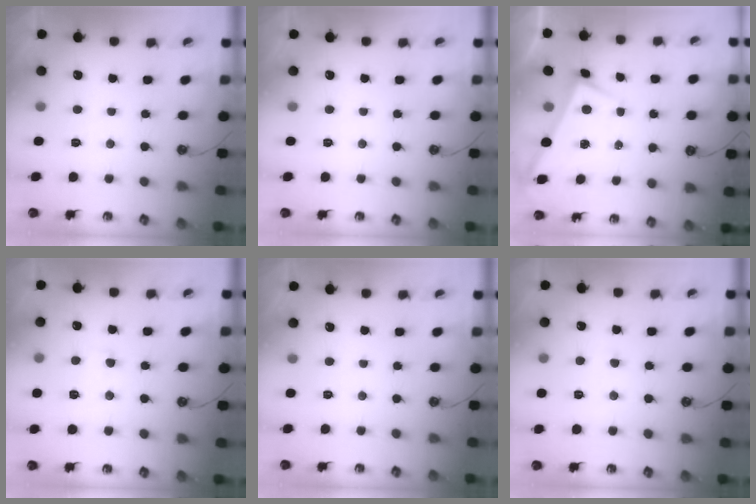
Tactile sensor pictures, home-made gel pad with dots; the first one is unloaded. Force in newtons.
{"total": 0.0}
{"total": 3.0, "press": 3.0, "slide": 0.2}
{"total": 2.1, "press": 2.1, "slide": 0.5}
{"total": 0.0}
{"total": 4.1, "press": 4.1, "slide": 0.5}